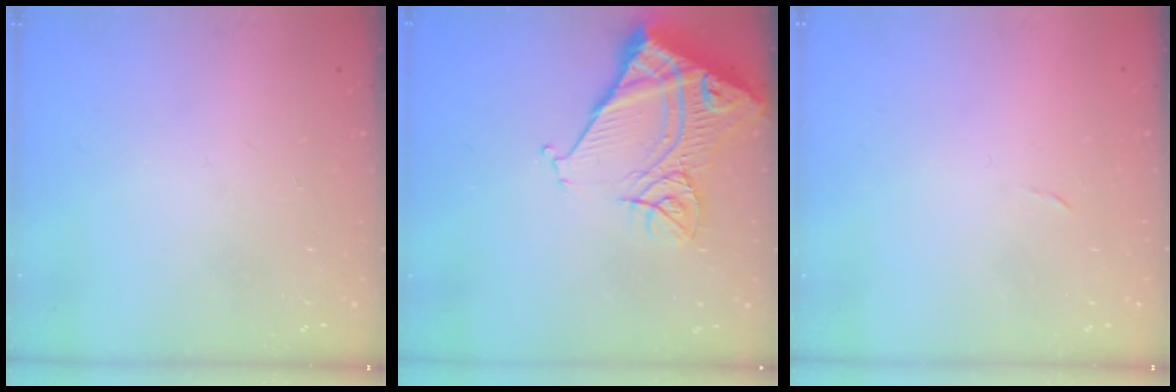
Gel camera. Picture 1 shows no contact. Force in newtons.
{"total": 15.4, "press": 15.3, "slide": 1.8}
{"total": 2.3, "press": 2.3, "slide": 0.4}